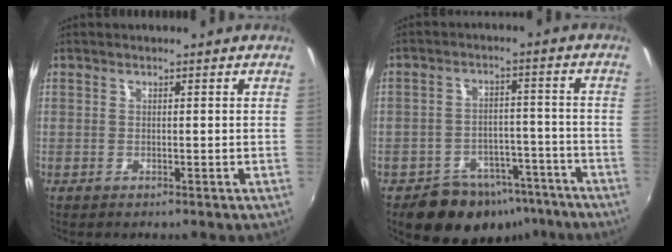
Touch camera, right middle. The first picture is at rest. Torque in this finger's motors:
{"motor_torque": [0.92, -1.22, 0.06, 0.02]}